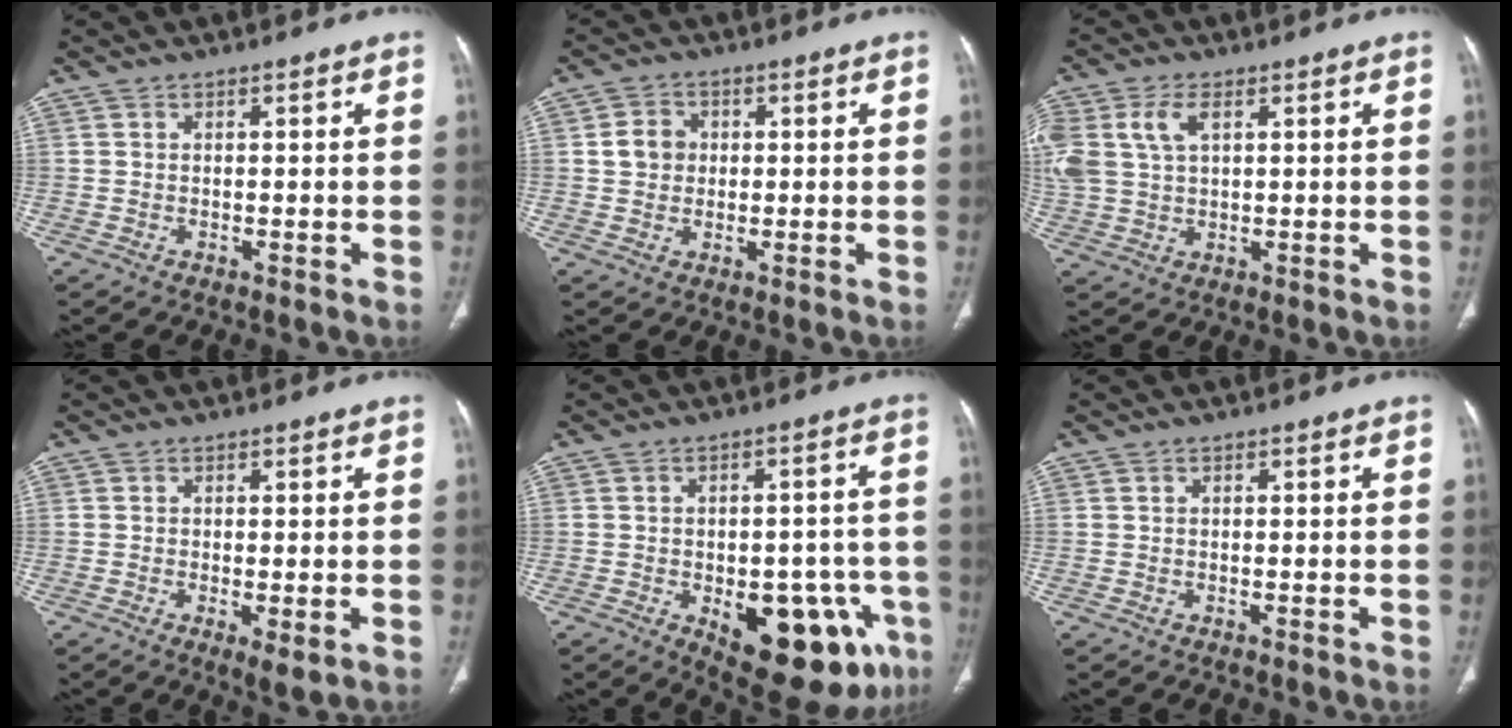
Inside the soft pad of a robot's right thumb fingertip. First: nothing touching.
{"total": 4.6, "force": [0.6, 4.0, 2.1], "torque": [-0.022, 0.006, 0.007]}
{"total": 10.9, "force": [3.4, 6.7, 7.8], "torque": [-0.204, 0.009, 0.073]}
{"total": 3.1, "force": [-0.7, 0.9, 2.9], "torque": [-0.053, -0.013, -0.013]}
{"total": 19.0, "force": [-7.2, 9.3, 14.9], "torque": [-0.139, 0.022, -0.076]}
{"total": 0.0}